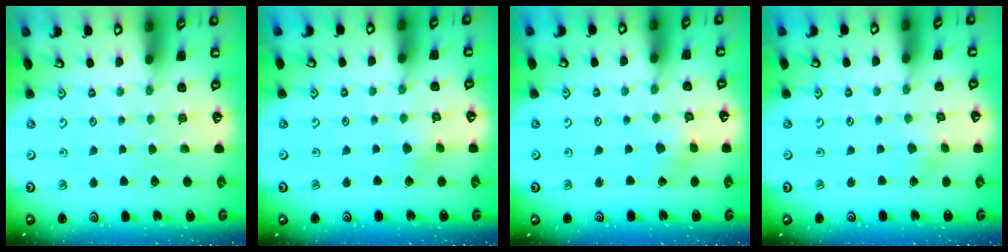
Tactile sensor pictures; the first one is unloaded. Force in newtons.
{"total": 2.5, "press": 2.5, "slide": 0.4}
{"total": 2.6, "press": 2.6, "slide": 0.3}
{"total": 2.7, "press": 2.7, "slide": 0.2}